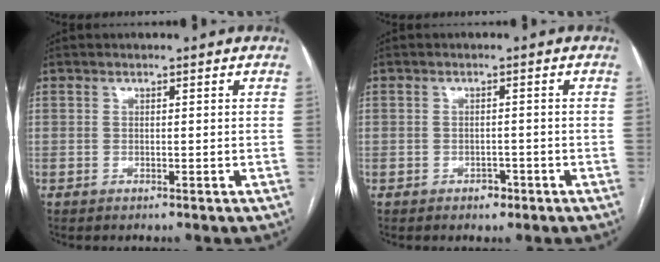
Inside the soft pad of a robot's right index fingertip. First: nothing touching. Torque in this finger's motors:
{"motor_torque": [-0.15, 0.03, -0.20, -0.10]}